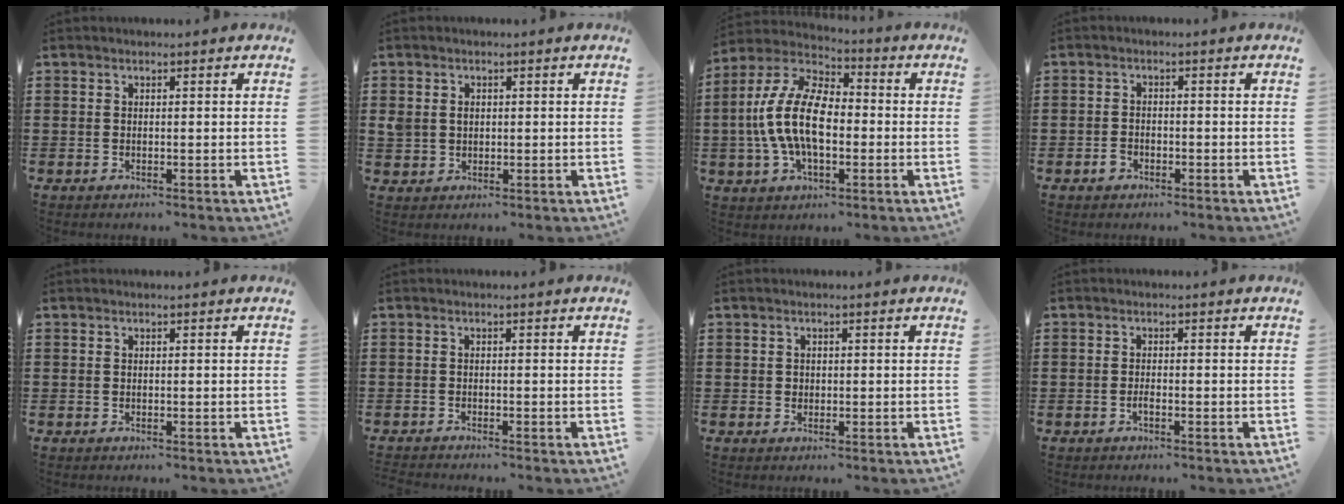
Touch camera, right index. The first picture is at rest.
{"total": 2.1, "force": [0.3, 1.8, 1.0], "torque": [-0.027, 0.009, 0.005]}
{"total": 12.9, "force": [-1.3, 7.1, 10.7], "torque": [-0.260, -0.001, -0.033]}
{"total": 1.7, "force": [-1.1, 1.1, 0.8], "torque": [-0.018, -0.001, -0.022]}
{"total": 0.0}
{"total": 0.9, "force": [-0.9, -0.1, -0.1], "torque": [-0.001, 0.001, -0.018]}
{"total": 0.8, "force": [0.4, 0.7, 0.2], "torque": [-0.005, 0.003, 0.008]}
{"total": 1.1, "force": [-0.7, 0.1, 0.8], "torque": [-0.018, -0.006, -0.011]}